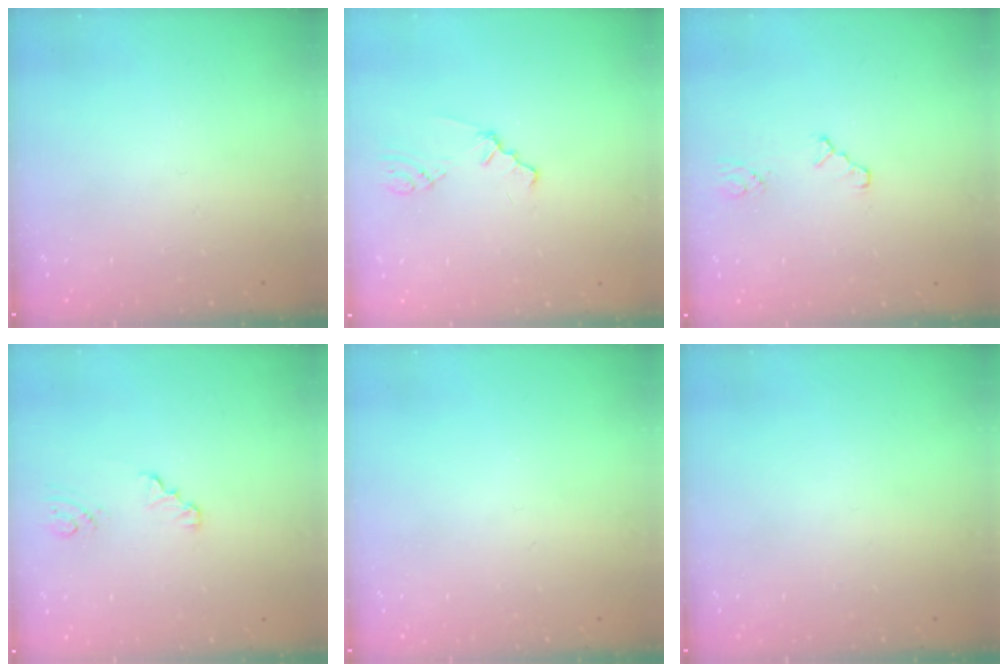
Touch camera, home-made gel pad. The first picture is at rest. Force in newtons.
{"total": 0.9, "press": 0.9, "slide": 0.2}
{"total": 2.3, "press": 2.3, "slide": 0.3}
{"total": 2.4, "press": 2.3, "slide": 0.3}
{"total": 0.0}
{"total": 0.0}